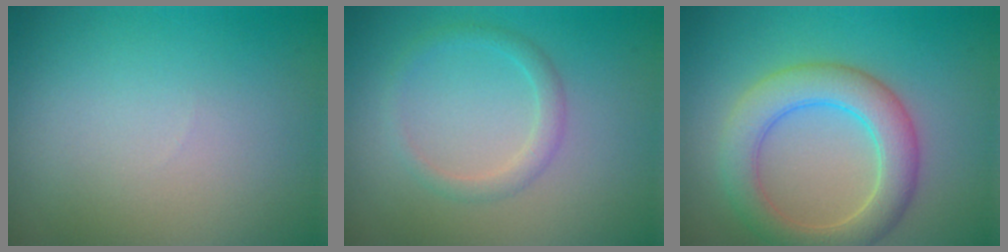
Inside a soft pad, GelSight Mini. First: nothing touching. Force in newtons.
{"total": 1.7, "press": 1.7, "slide": 0.1}
{"total": 5.4, "press": 5.4, "slide": 0.2}